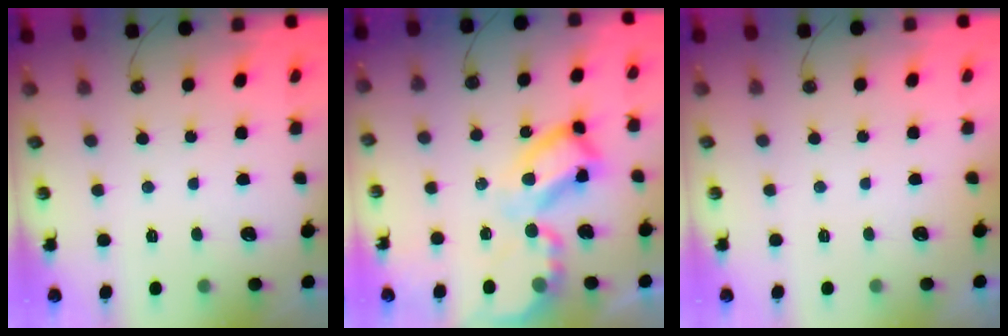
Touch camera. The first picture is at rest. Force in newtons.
{"total": 18.0, "press": 18.0, "slide": 1.5}
{"total": 0.0}